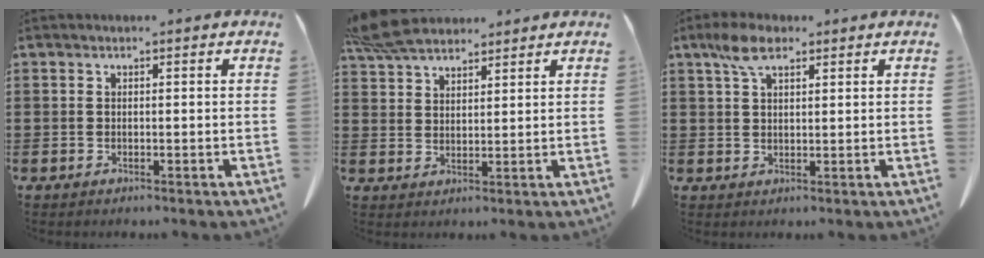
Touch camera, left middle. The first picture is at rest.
{"total": 6.9, "force": [6.1, 1.9, 2.7], "torque": [-0.073, -0.006, 0.117]}
{"total": 5.1, "force": [3.0, 2.1, 3.6], "torque": [-0.079, 0.007, 0.054]}